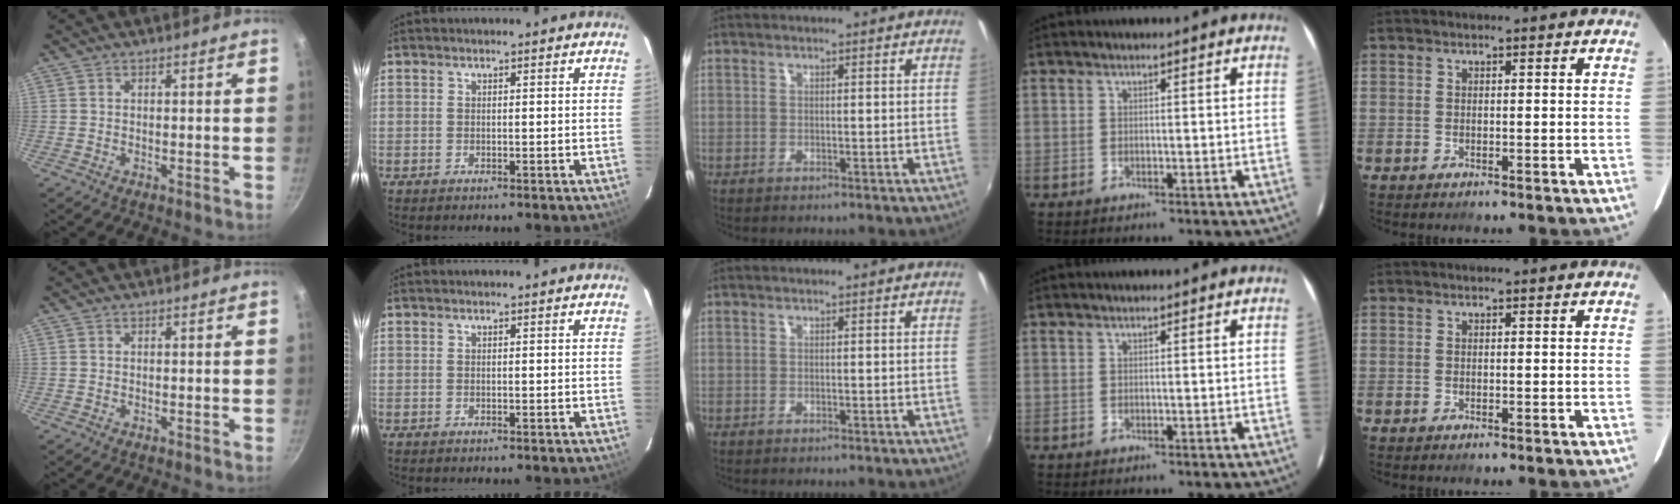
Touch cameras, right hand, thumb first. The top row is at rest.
{}